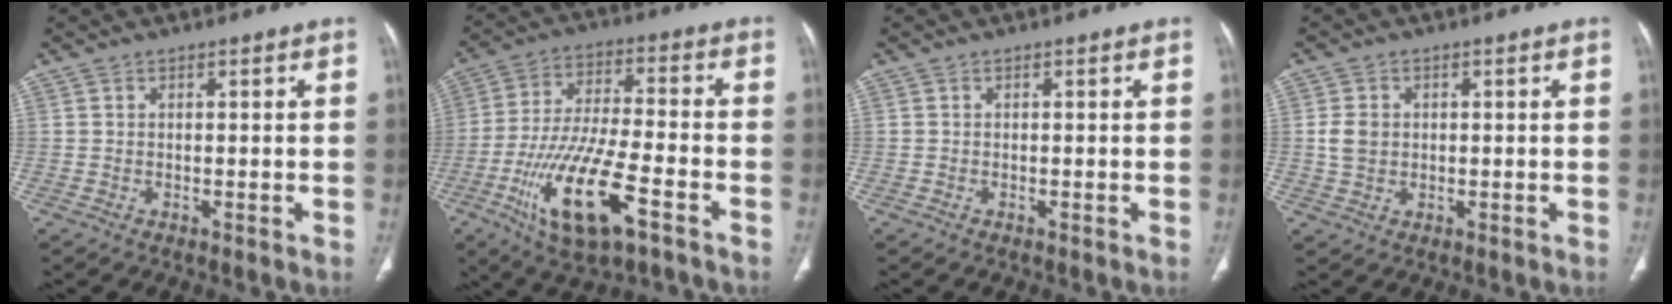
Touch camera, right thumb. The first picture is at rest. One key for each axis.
{"total": 17.4, "fx": -7.7, "fy": 5.5, "fz": 14.6, "tx": -0.287, "ty": 0.024, "tz": -0.132}
{"total": 0.0}
{"total": 3.7, "fx": 0.3, "fy": 3.1, "fz": 2.1, "tx": -0.033, "ty": 0.004, "tz": 0.008}